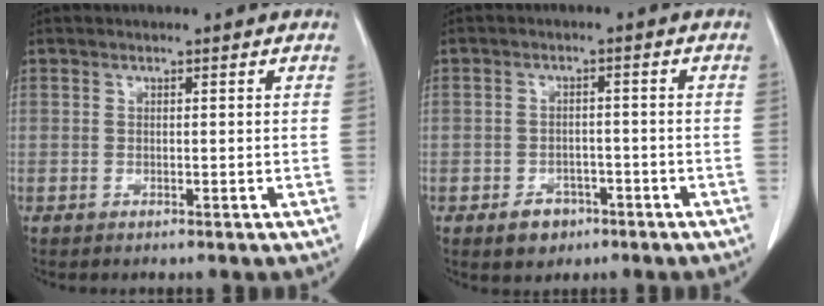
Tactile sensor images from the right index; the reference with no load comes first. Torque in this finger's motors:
{"motor_torque": [-0.03, -0.14, -0.14, -0.09]}